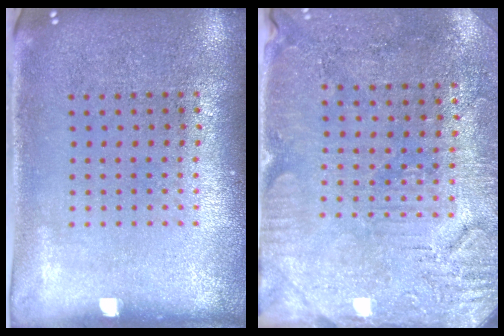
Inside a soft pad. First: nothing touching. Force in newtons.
{"total": 3.1, "press": 2.9, "slide": 1.1}